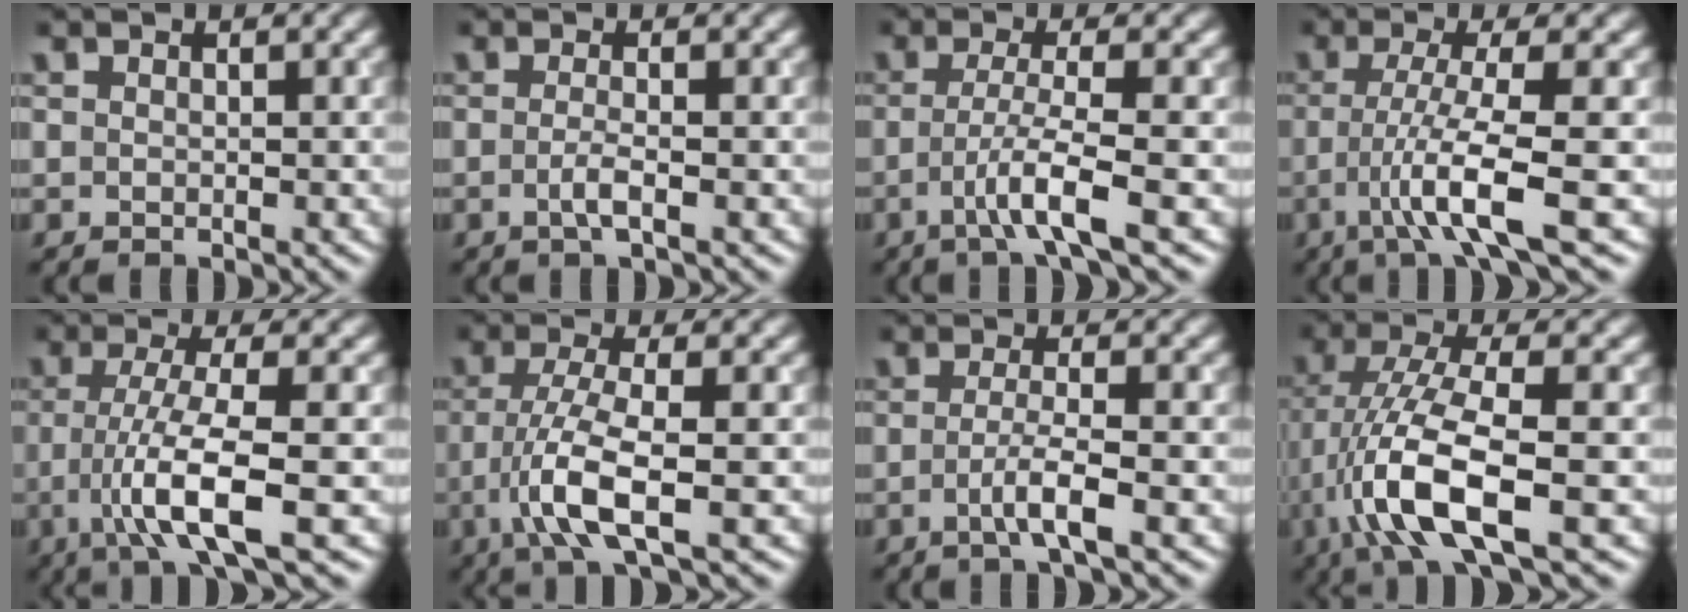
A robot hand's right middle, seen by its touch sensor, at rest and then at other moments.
{"total": 1.7, "force": [-0.5, 0.4, 1.6], "torque": [-0.031, -0.002, -0.012]}
{"total": 4.3, "force": [-1.5, 0.5, 4.0], "torque": [-0.070, -0.002, -0.039]}
{"total": 6.3, "force": [-2.0, 0.7, 5.9], "torque": [-0.105, -0.006, -0.041]}
{"total": 6.7, "force": [-1.8, 1.2, 6.4], "torque": [-0.111, -0.005, -0.037]}
{"total": 5.5, "force": [-1.8, 1.2, 5.0], "torque": [-0.104, -0.004, -0.039]}
{"total": 3.0, "force": [-0.8, 0.5, 2.8], "torque": [-0.049, -0.003, -0.022]}
{"total": 8.7, "force": [-2.5, 2.5, 7.9], "torque": [-0.159, 0.002, -0.049]}